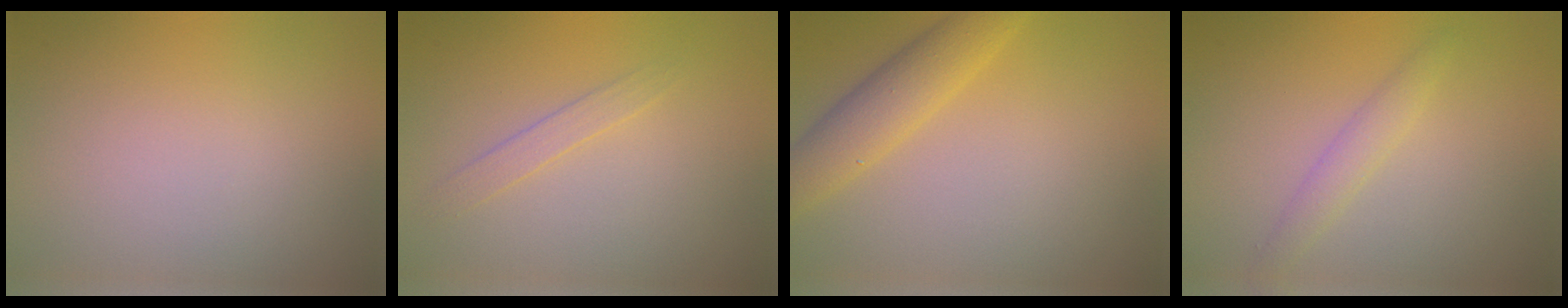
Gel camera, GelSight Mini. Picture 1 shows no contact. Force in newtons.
{"total": 1.2, "press": 1.2, "slide": 0.0}
{"total": 3.9, "press": 3.9, "slide": 0.2}
{"total": 1.7, "press": 1.7, "slide": 0.1}